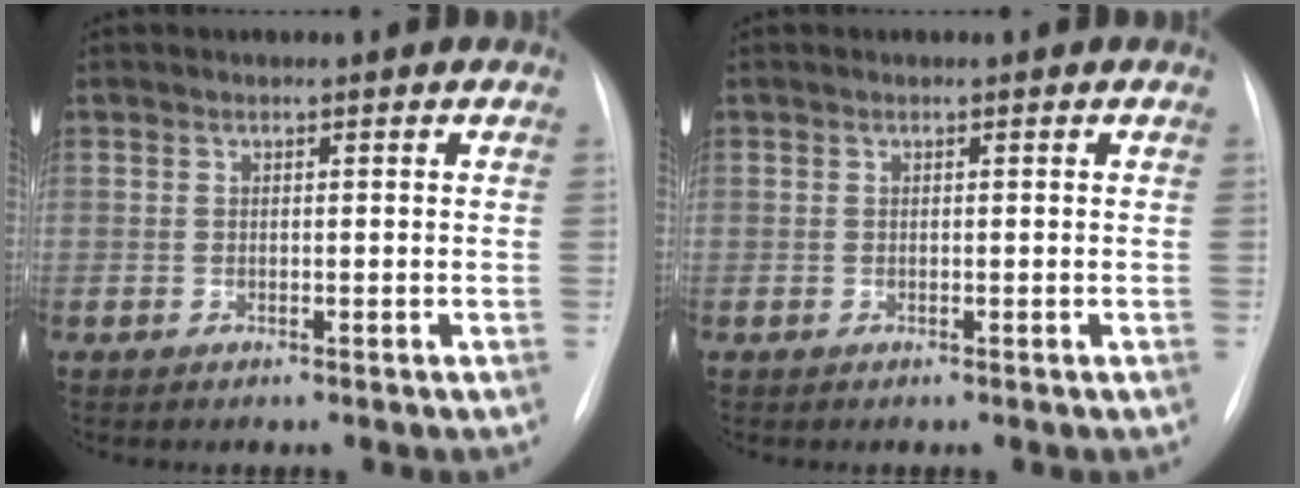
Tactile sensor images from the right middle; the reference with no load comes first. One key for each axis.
{"total": 0.0}